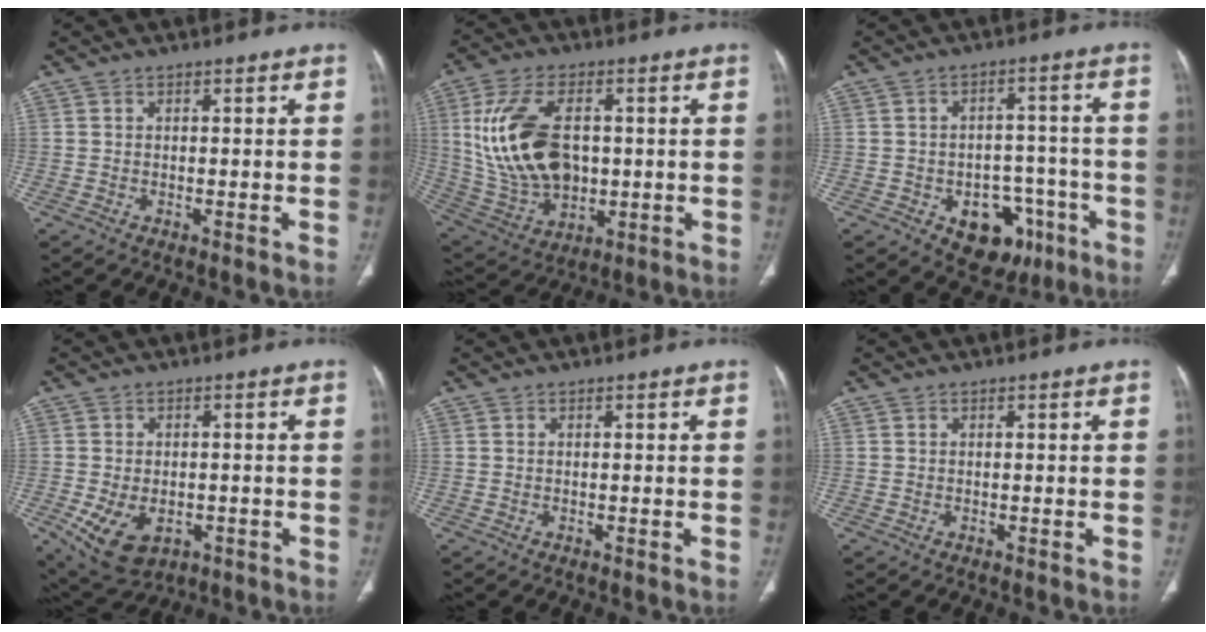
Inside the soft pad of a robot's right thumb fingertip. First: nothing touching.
{"total": 18.7, "force": [2.0, 11.6, 14.5], "torque": [-0.276, -0.007, 0.056]}
{"total": 11.8, "force": [-5.5, 8.1, 6.6], "torque": [-0.047, 0.042, -0.063]}
{"total": 9.7, "force": [-3.3, 6.4, 6.5], "torque": [-0.109, 0.005, -0.036]}
{"total": 0.0}
{"total": 0.0}